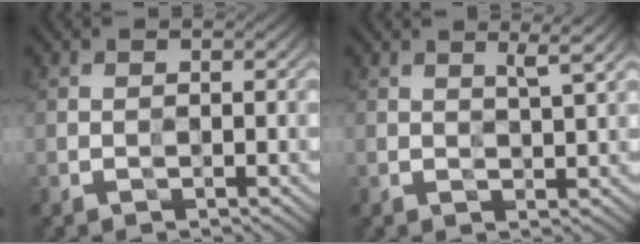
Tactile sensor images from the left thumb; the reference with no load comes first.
{"total": 1.7, "force": [1.4, -0.1, 0.9], "torque": [-0.019, 0.002, 0.028]}